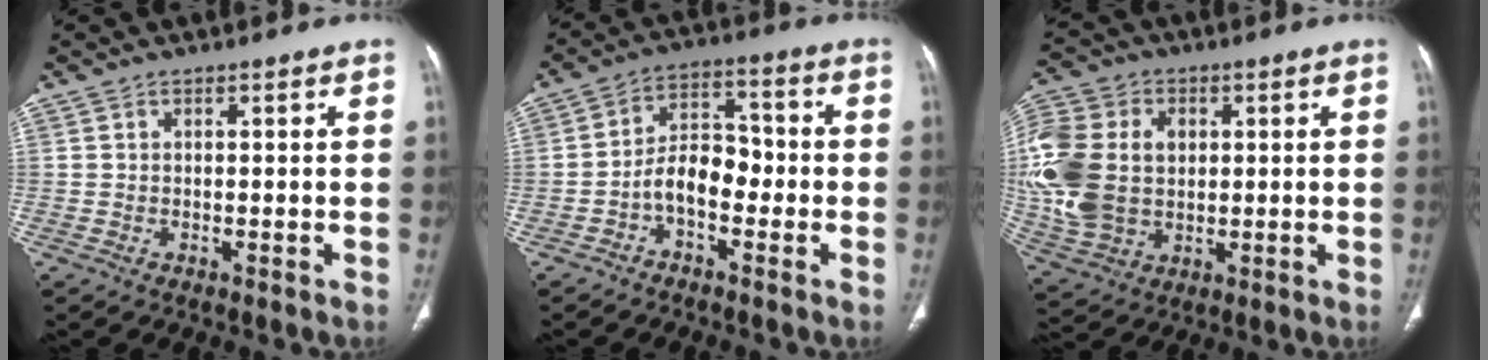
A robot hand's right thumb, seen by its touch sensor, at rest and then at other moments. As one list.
[{"total": 7.8, "force": [-2.6, 4.6, 5.7], "torque": [-0.078, 0.040, -0.055]}, {"total": 18.8, "force": [1.4, 14.1, 12.4], "torque": [-0.273, 0.005, 0.035]}]